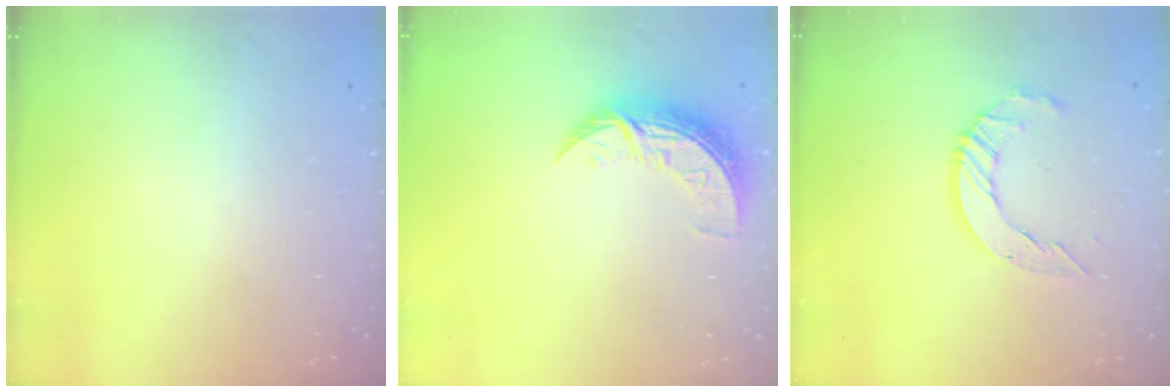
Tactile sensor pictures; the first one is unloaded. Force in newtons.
{"total": 9.0, "press": 9.0, "slide": 0.5}
{"total": 9.3, "press": 9.3, "slide": 0.9}